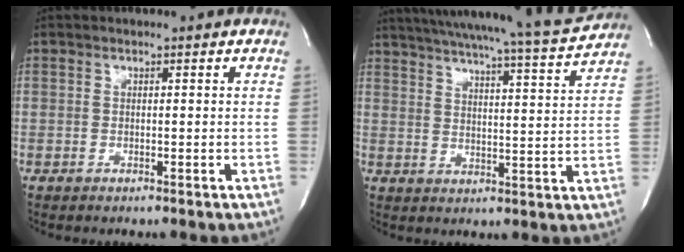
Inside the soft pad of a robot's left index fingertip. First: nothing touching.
{"total": 19.8, "force": [18.3, -0.7, 7.3], "torque": [-0.120, -0.041, 0.244]}